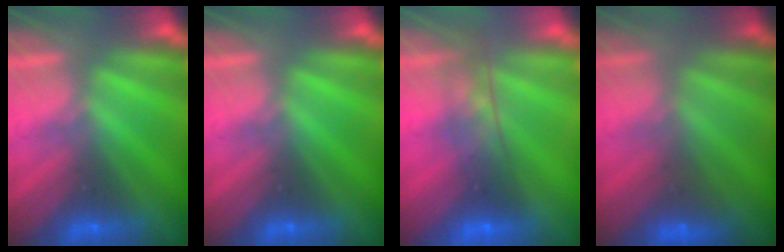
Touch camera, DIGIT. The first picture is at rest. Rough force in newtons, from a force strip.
{"total": 0.0}
{"total": 9.7}
{"total": 2.4}